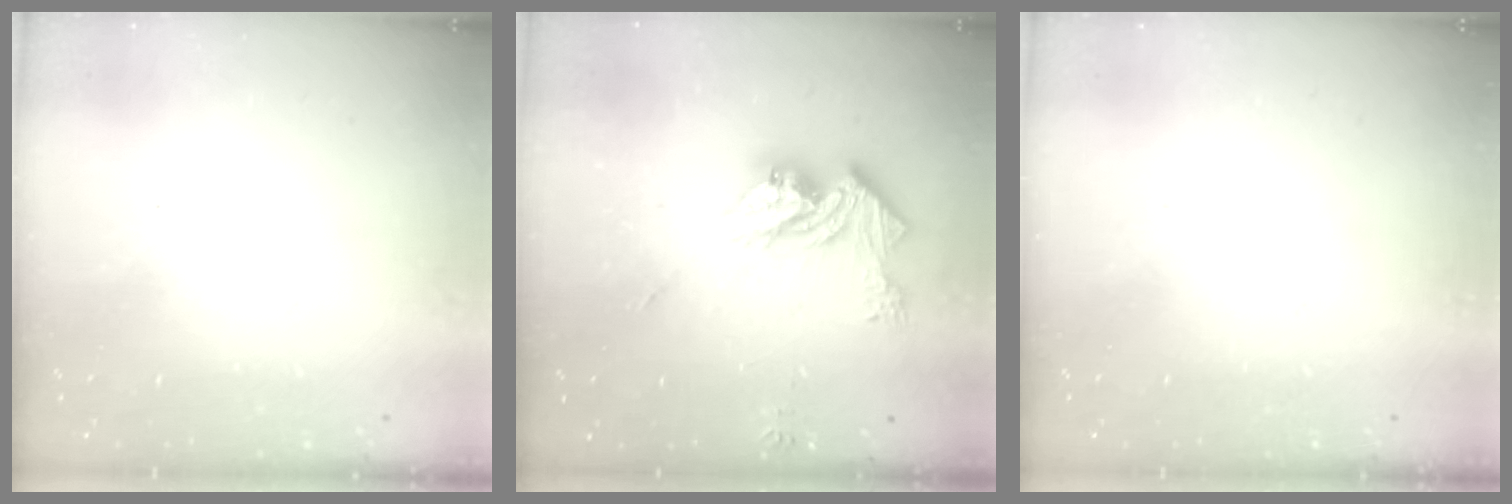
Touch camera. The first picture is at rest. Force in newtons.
{"total": 14.0, "press": 13.9, "slide": 1.2}
{"total": 0.0}